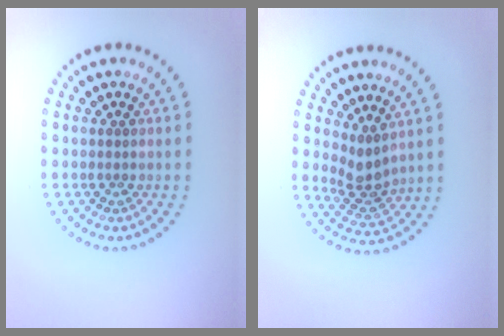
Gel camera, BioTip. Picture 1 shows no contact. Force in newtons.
{"total": 2.7, "press": 2.1, "slide": 1.7}